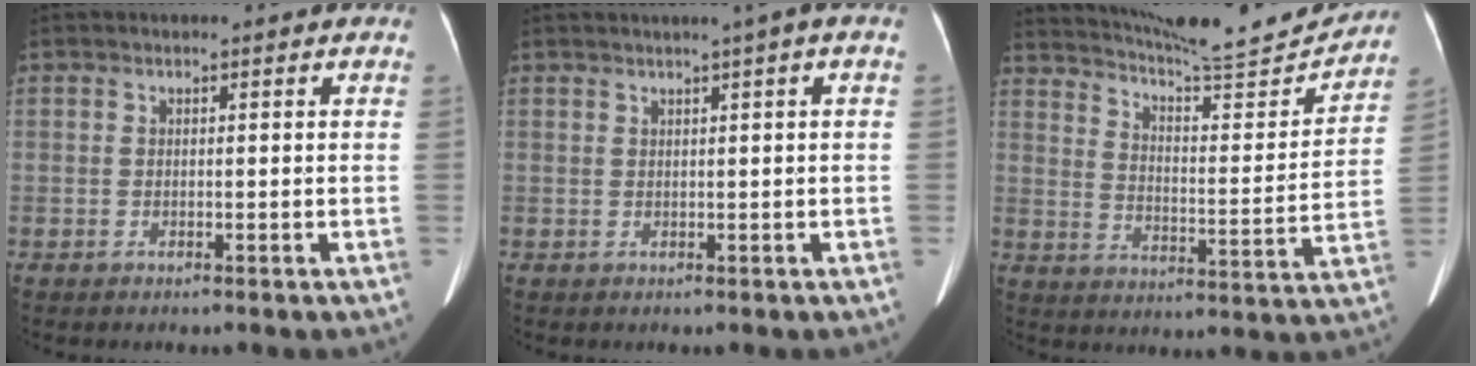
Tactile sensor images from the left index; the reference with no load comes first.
{"total": 2.7, "force": [1.4, -0.5, 2.3], "torque": [-0.035, 0.011, 0.022]}
{"total": 18.9, "force": [18.1, 0.8, 5.4], "torque": [-0.095, -0.042, 0.256]}